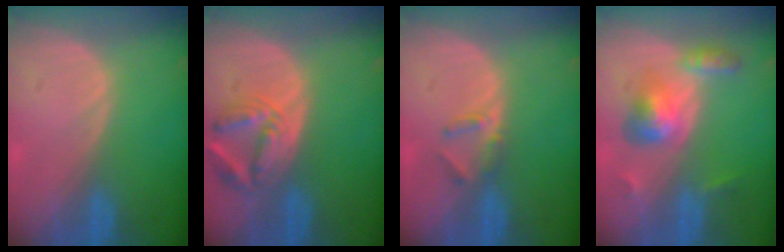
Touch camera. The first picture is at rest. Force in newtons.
{"total": 6.8, "press": 6.3, "slide": 2.6}
{"total": 2.5, "press": 2.3, "slide": 1.0}
{"total": 6.3, "press": 5.7, "slide": 2.8}